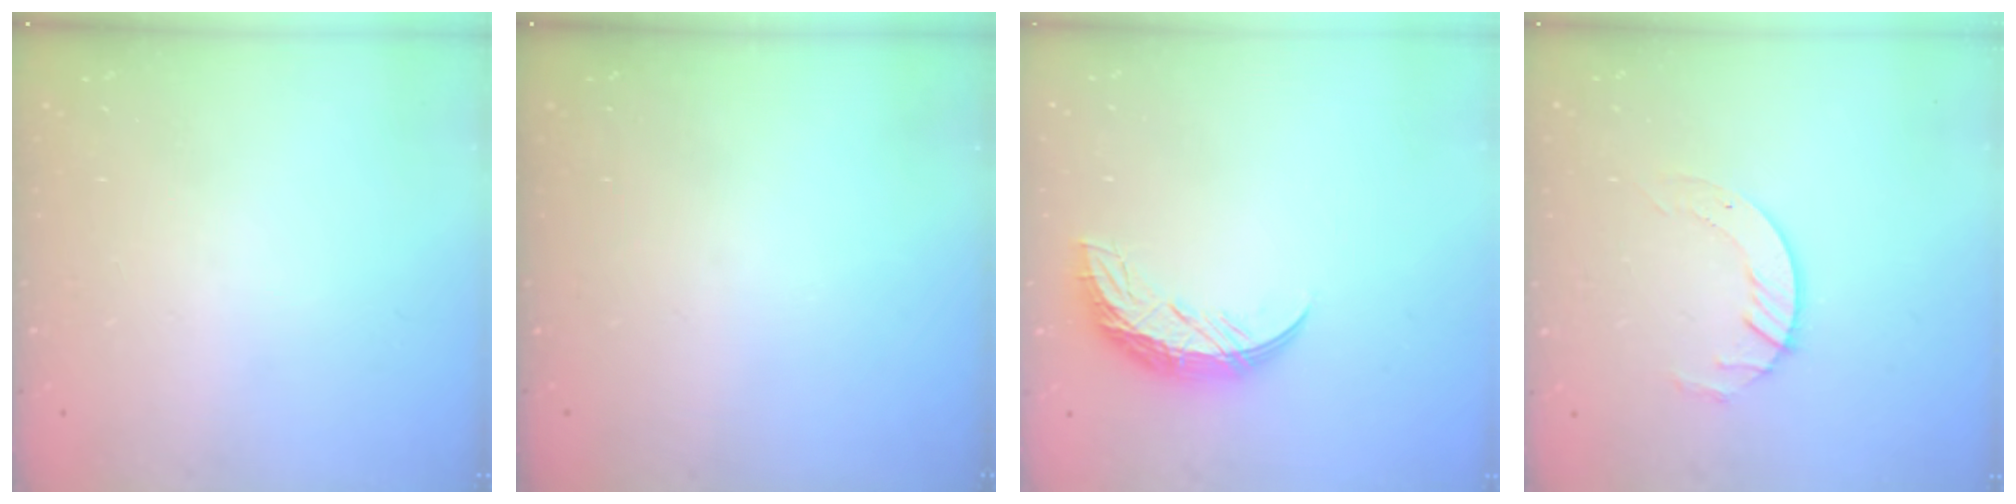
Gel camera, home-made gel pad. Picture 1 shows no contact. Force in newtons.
{"total": 0.0}
{"total": 10.7, "press": 10.7, "slide": 0.4}
{"total": 5.7, "press": 5.7, "slide": 0.4}